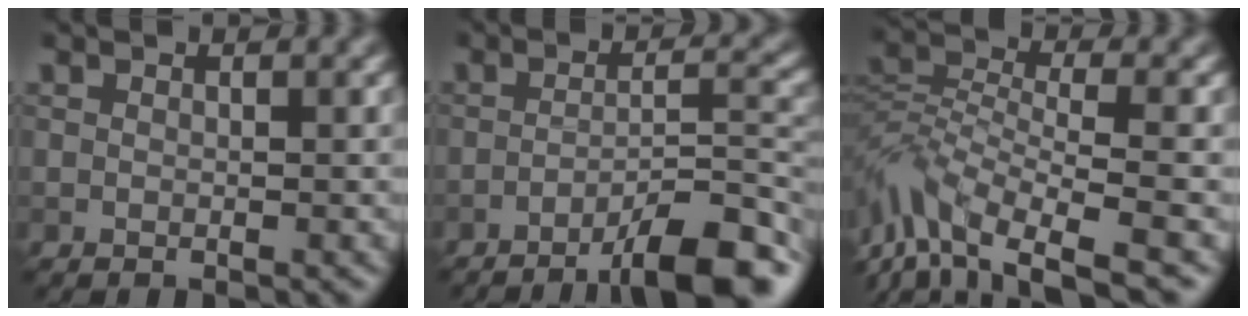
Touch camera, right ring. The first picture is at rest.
{"total": 8.5, "force": [-5.7, 1.7, 6.0], "torque": [-0.079, 0.013, -0.088]}
{"total": 8.5, "force": [-5.7, 3.2, 5.4], "torque": [-0.118, -0.008, -0.107]}